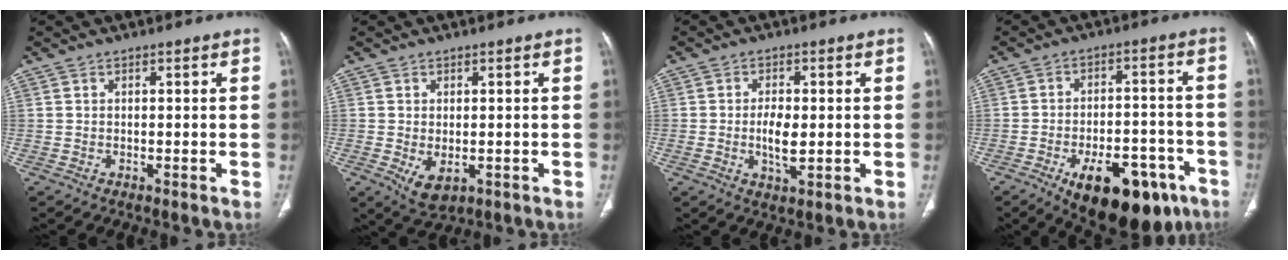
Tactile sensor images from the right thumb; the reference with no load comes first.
{"total": 4.7, "force": [-1.1, 2.8, 3.6], "torque": [-0.060, -0.009, -0.003]}
{"total": 5.0, "force": [-0.3, 2.3, 4.4], "torque": [-0.079, -0.006, -0.005]}
{"total": 18.7, "force": [-10.0, 9.1, 12.9], "torque": [-0.138, 0.050, -0.132]}